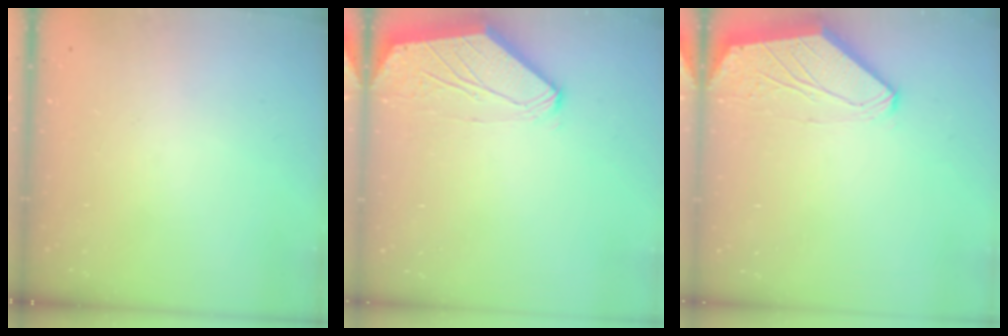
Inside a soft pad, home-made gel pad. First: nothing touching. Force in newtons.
{"total": 0.0}
{"total": 0.0}